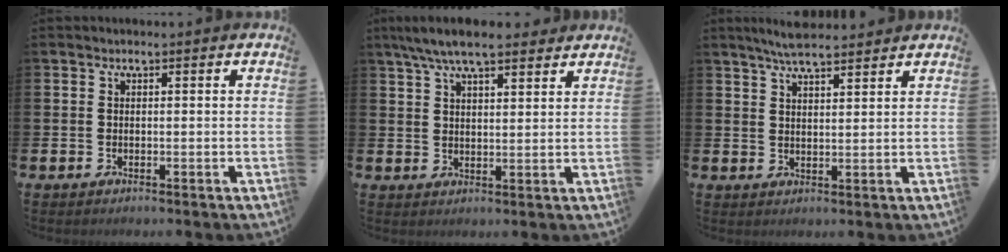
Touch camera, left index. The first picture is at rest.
{"total": 6.8, "force": [5.9, 1.5, 2.9], "torque": [-0.069, -0.013, 0.108]}
{"total": 5.2, "force": [4.8, 0.6, 1.7], "torque": [-0.041, -0.017, 0.087]}